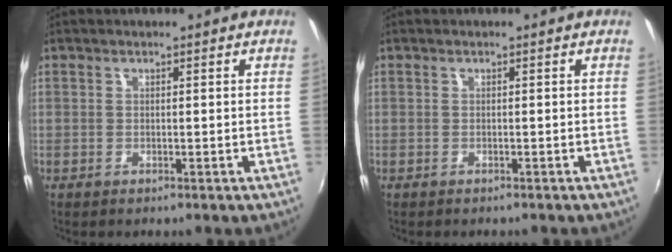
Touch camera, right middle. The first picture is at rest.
{"total": 0.7, "force": [-0.7, 0.3, 0.2], "torque": [-0.006, -0.002, -0.010]}